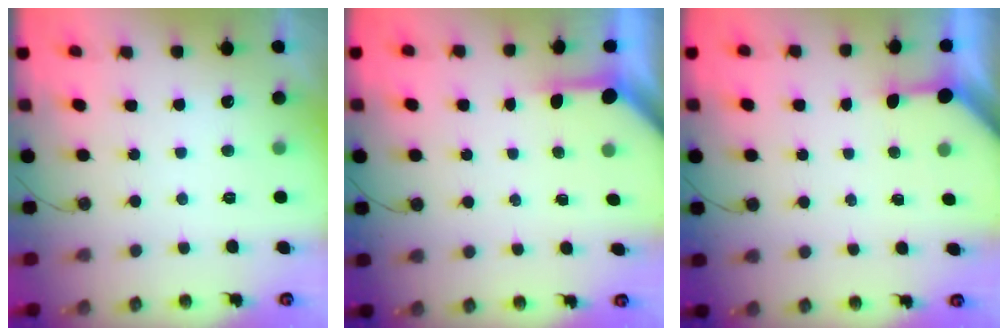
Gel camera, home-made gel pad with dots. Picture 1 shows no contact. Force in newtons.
{"total": 3.4, "press": 3.3, "slide": 0.4}
{"total": 2.8, "press": 2.8, "slide": 0.3}